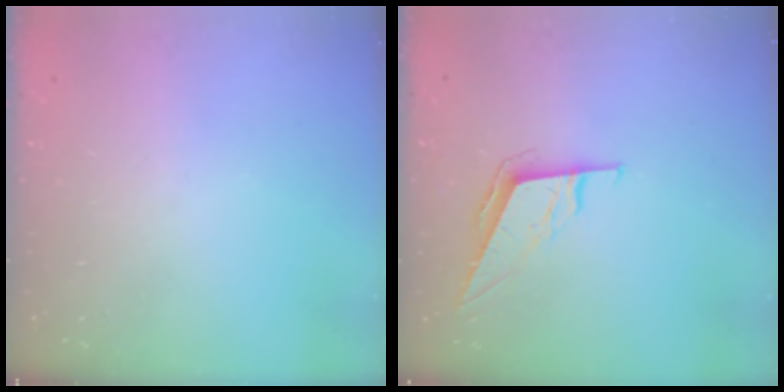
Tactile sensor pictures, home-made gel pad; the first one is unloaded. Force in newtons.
{"total": 7.4, "press": 7.1, "slide": 2.2}